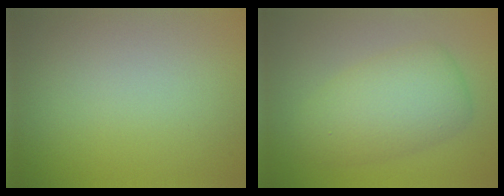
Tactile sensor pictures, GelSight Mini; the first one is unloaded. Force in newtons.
{"total": 5.5, "press": 5.5, "slide": 0.2}